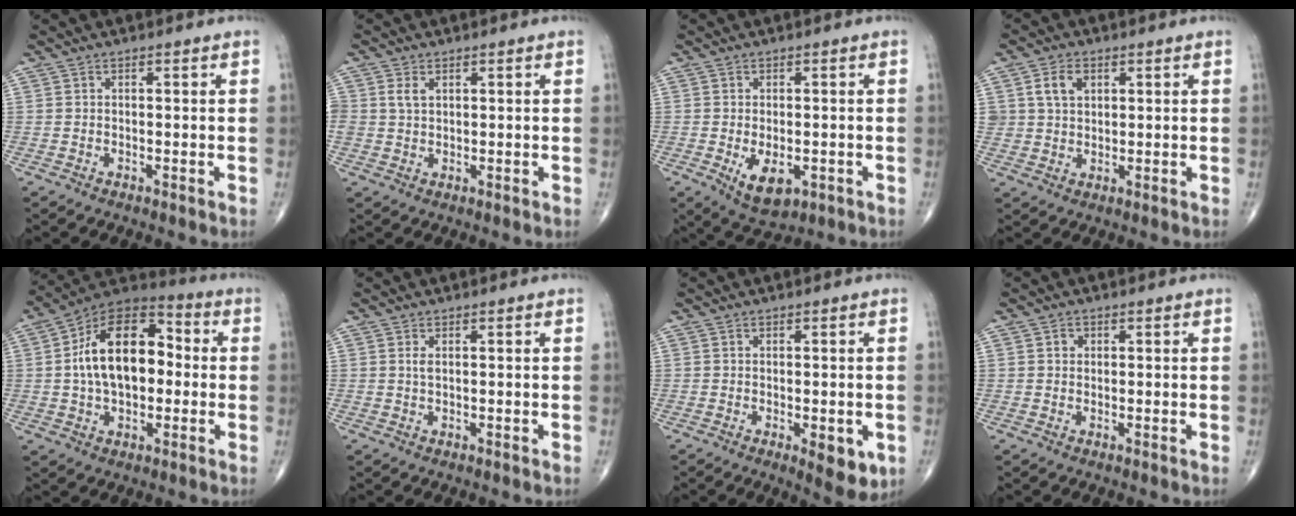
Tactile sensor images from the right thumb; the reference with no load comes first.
{"total": 2.5, "force": [0.9, 1.7, 1.5], "torque": [-0.026, 0.000, 0.020]}
{"total": 6.8, "force": [-1.9, 3.7, 5.3], "torque": [-0.078, -0.008, -0.019]}
{"total": 4.8, "force": [1.8, 3.5, 2.8], "torque": [-0.037, -0.004, 0.033]}
{"total": 17.9, "force": [0.8, 10.8, 14.3], "torque": [-0.214, 0.034, 0.004]}
{"total": 1.0, "force": [0.3, 0.4, 0.9], "torque": [-0.020, 0.002, 0.007]}
{"total": 6.1, "force": [-1.8, 2.5, 5.3], "torque": [-0.054, -0.011, -0.017]}
{"total": 1.2, "force": [0.3, 1.1, 0.4], "torque": [-0.001, 0.001, 0.003]}